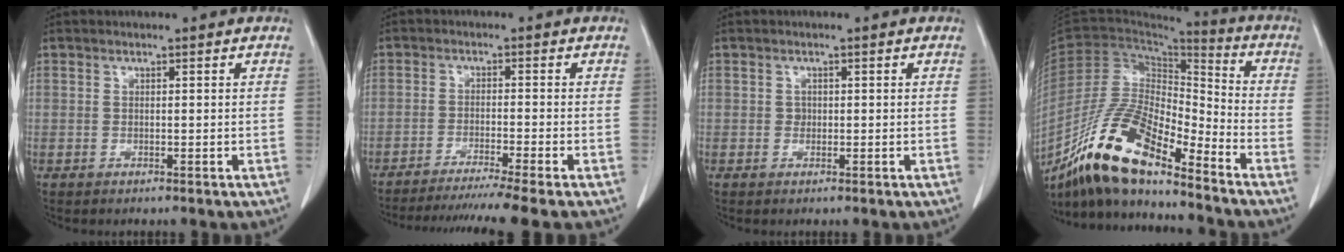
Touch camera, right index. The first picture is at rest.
{"total": 10.9, "force": [-9.3, -2.2, 5.1], "torque": [-0.059, -0.027, -0.145]}
{"total": 0.8, "force": [0.0, 0.7, 0.2], "torque": [0.000, 0.003, 0.001]}
{"total": 17.4, "force": [-13.1, 4.0, 10.7], "torque": [-0.209, -0.005, -0.244]}